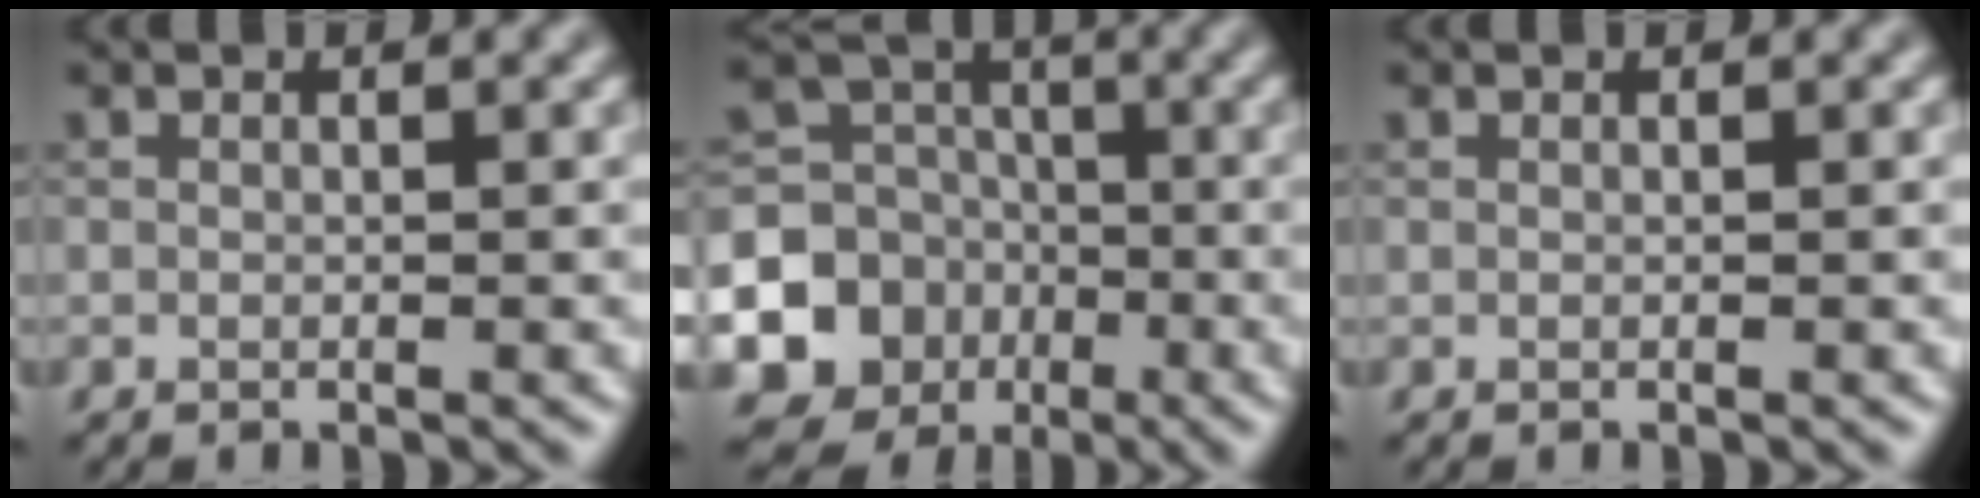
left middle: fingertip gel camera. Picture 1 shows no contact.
{"total": 10.3, "force": [-3.6, 9.3, 2.6], "torque": [-0.053, -0.027, -0.086]}
{"total": 0.0}